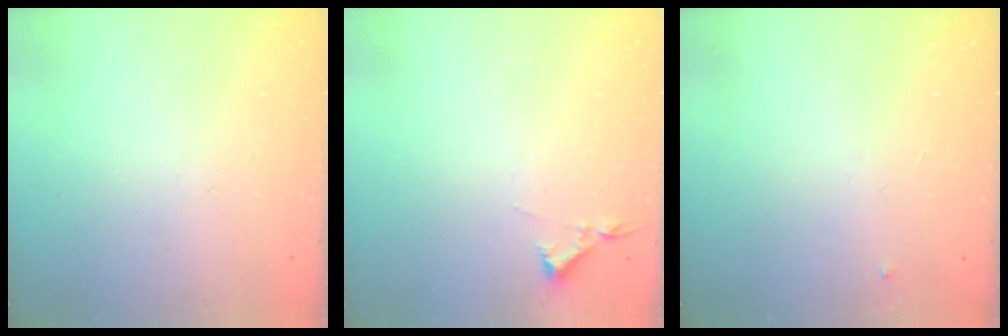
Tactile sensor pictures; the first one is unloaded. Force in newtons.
{"total": 2.9, "press": 2.9, "slide": 0.5}
{"total": 3.0, "press": 2.9, "slide": 0.4}